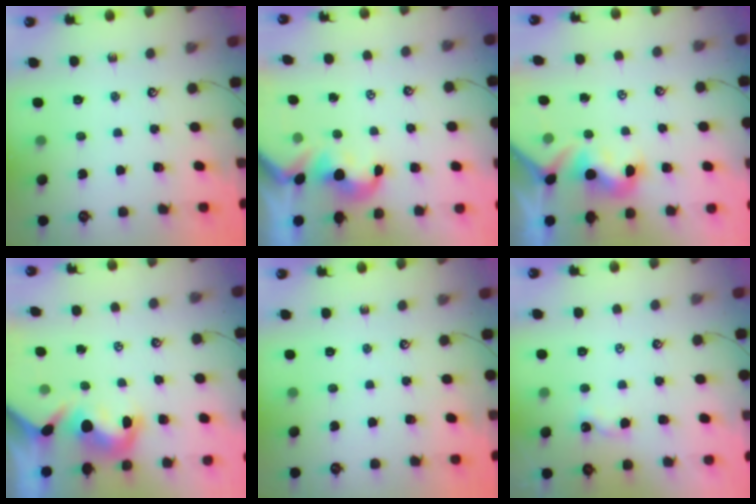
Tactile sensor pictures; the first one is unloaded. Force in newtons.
{"total": 0.9, "press": 0.8, "slide": 0.4}
{"total": 2.2, "press": 2.1, "slide": 0.7}
{"total": 3.4, "press": 3.2, "slide": 1.2}
{"total": 0.0}
{"total": 0.9, "press": 0.9, "slide": 0.3}